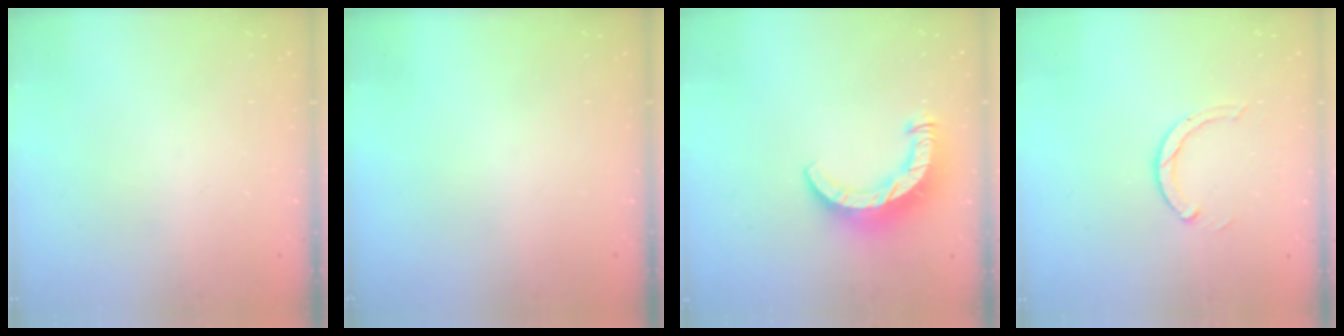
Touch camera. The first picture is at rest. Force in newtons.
{"total": 0.0}
{"total": 10.5, "press": 10.5, "slide": 1.2}
{"total": 3.0, "press": 3.0, "slide": 0.3}